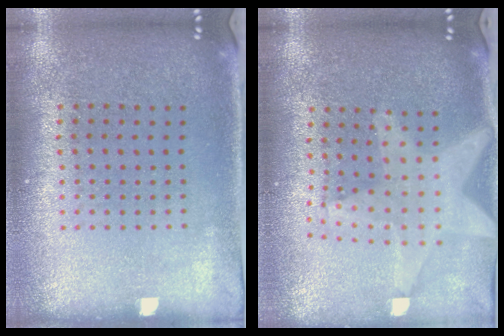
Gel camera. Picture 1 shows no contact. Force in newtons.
{"total": 2.1, "press": 1.7, "slide": 1.2}